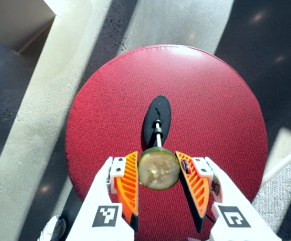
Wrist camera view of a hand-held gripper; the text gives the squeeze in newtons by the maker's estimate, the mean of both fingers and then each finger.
{"total": 9.5, "left": 9.7, "right": 9.4}